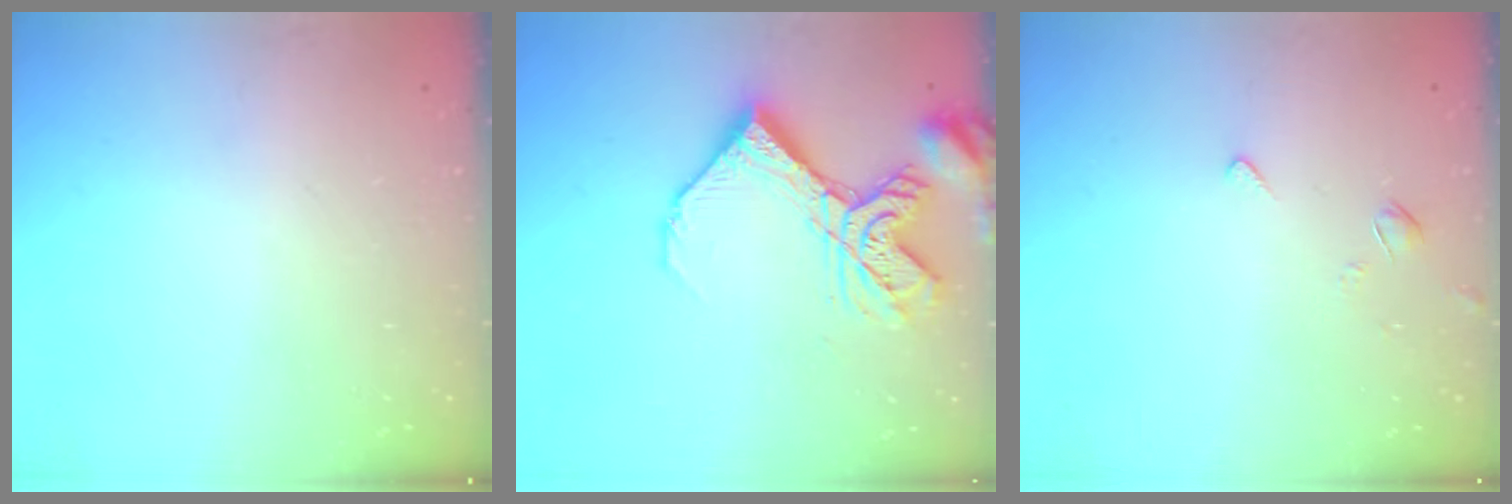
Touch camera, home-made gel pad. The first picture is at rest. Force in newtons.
{"total": 16.2, "press": 16.1, "slide": 2.2}
{"total": 2.5, "press": 2.5, "slide": 0.5}